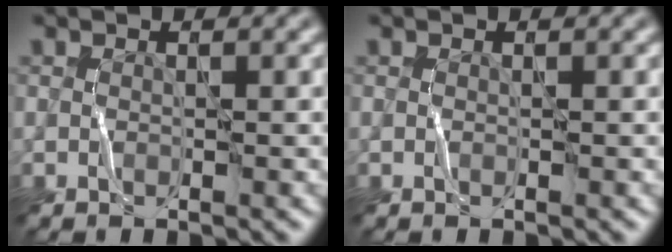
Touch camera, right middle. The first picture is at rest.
{"total": 0.0}